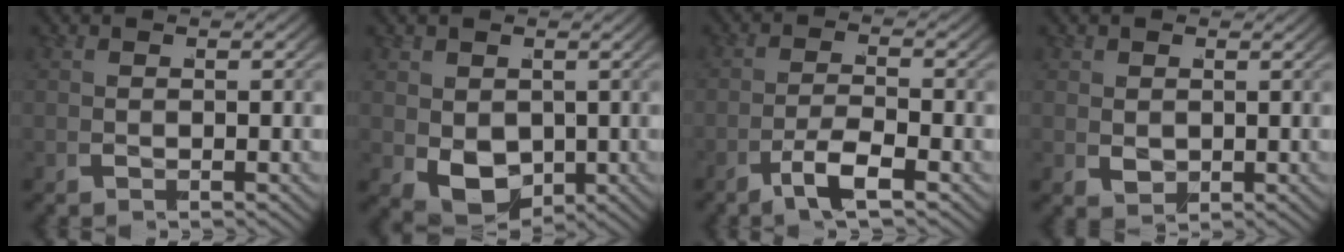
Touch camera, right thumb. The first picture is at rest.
{"total": 6.1, "force": [-1.5, 4.7, 3.5], "torque": [-0.098, -0.054, -0.007]}
{"total": 2.9, "force": [-2.3, 0.6, 1.6], "torque": [-0.034, -0.006, -0.050]}
{"total": 1.6, "force": [0.3, 1.4, 0.9], "torque": [-0.015, -0.015, 0.010]}